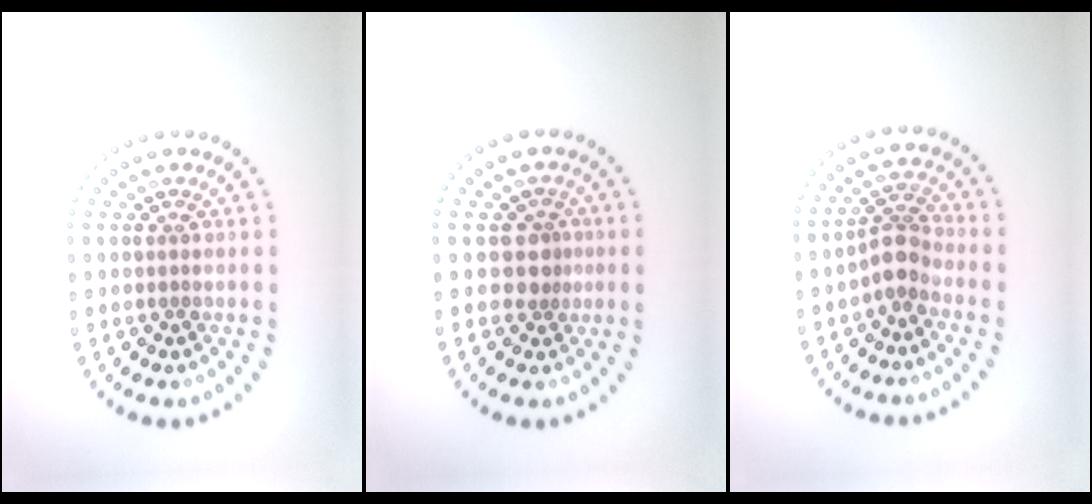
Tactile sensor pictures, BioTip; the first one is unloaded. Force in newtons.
{"total": 1.9, "press": 1.4, "slide": 1.3}
{"total": 2.6, "press": 2.1, "slide": 1.6}